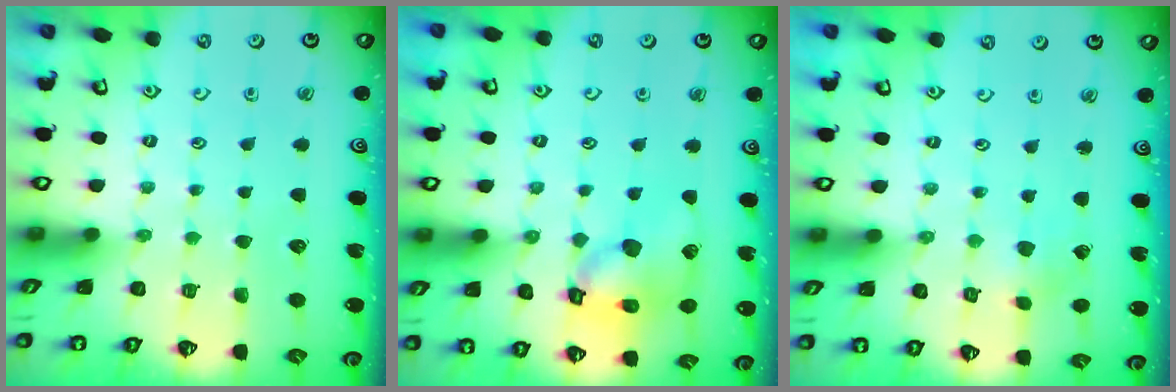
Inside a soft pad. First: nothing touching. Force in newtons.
{"total": 13.3, "press": 13.2, "slide": 1.8}
{"total": 1.3, "press": 1.3, "slide": 0.2}